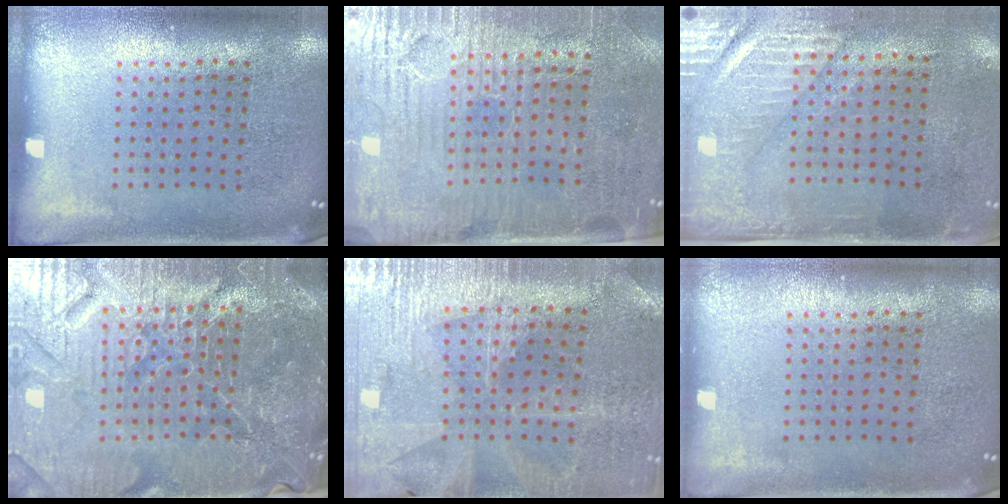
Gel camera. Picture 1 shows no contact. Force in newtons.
{"total": 3.6, "press": 3.2, "slide": 1.5}
{"total": 2.8, "press": 2.4, "slide": 1.4}
{"total": 6.2, "press": 5.7, "slide": 2.5}
{"total": 1.7, "press": 1.7, "slide": 0.3}
{"total": 0.0}